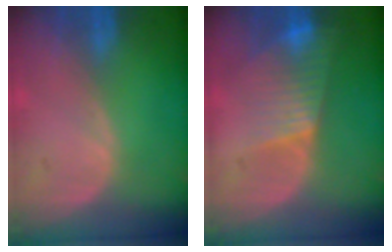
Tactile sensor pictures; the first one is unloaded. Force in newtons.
{"total": 7.9, "press": 6.7, "slide": 4.2}